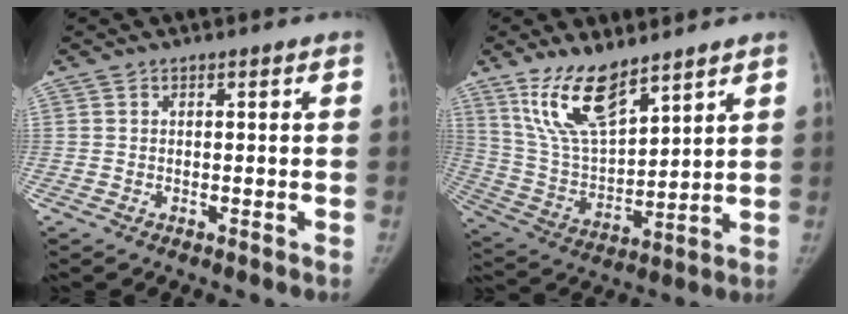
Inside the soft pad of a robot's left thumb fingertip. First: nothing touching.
{"total": 14.1, "force": [9.8, 5.0, 8.8], "torque": [-0.145, -0.052, 0.203]}